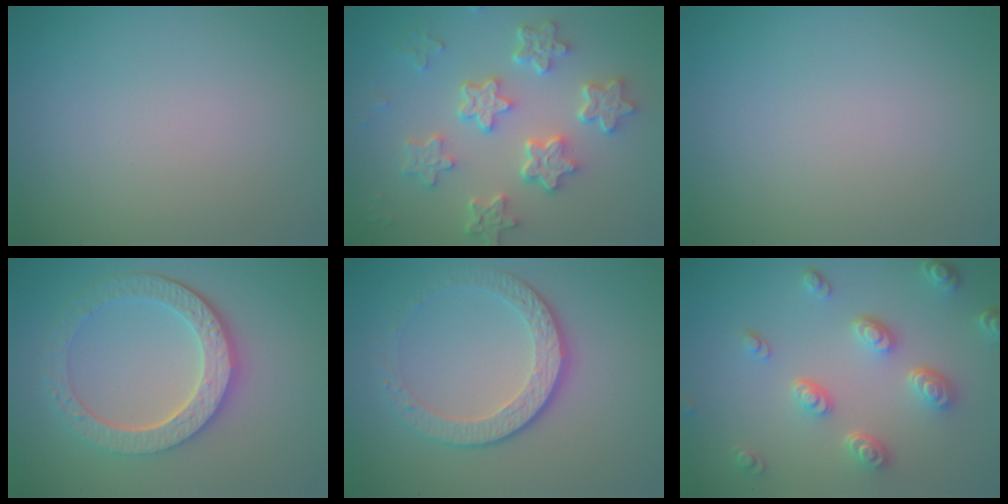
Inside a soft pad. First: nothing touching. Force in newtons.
{"total": 5.8, "press": 4.7, "slide": 3.4}
{"total": 0.0}
{"total": 5.4, "press": 4.4, "slide": 3.0}
{"total": 4.4, "press": 3.2, "slide": 2.9}
{"total": 4.6, "press": 3.5, "slide": 3.0}